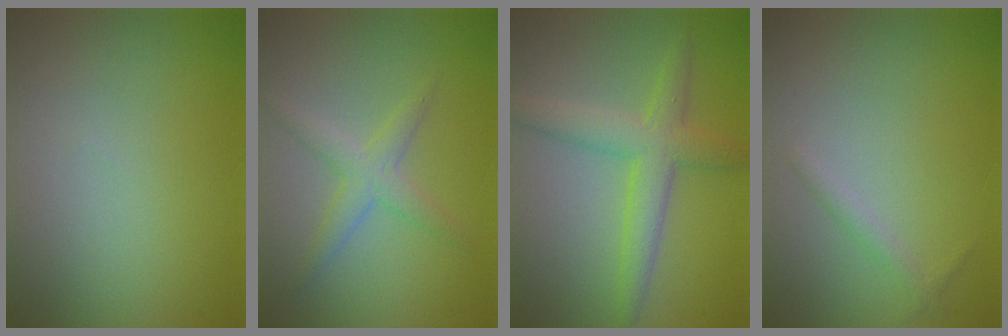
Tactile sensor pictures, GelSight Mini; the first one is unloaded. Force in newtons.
{"total": 2.5, "press": 2.5, "slide": 0.0}
{"total": 4.3, "press": 4.3, "slide": 0.1}
{"total": 0.9, "press": 0.9, "slide": 0.1}